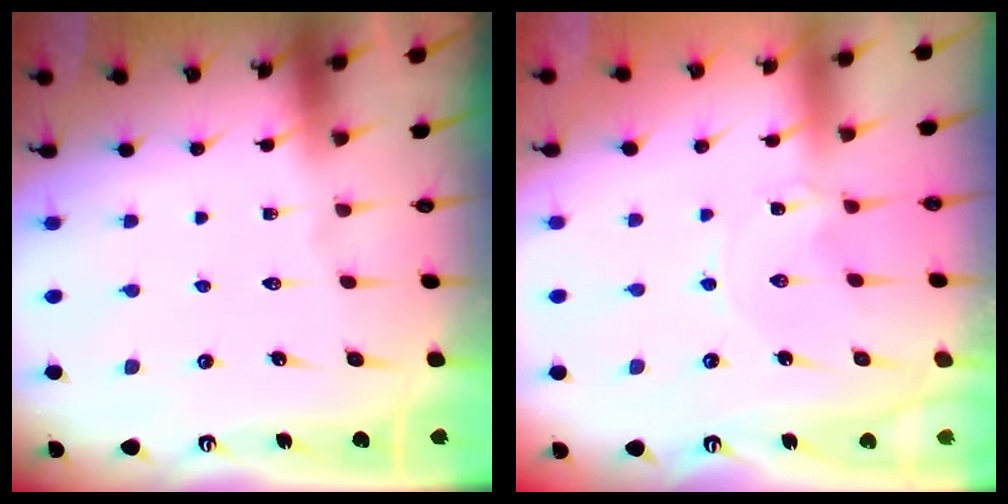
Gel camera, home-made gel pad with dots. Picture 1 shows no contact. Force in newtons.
{"total": 1.1, "press": 1.1, "slide": 0.2}